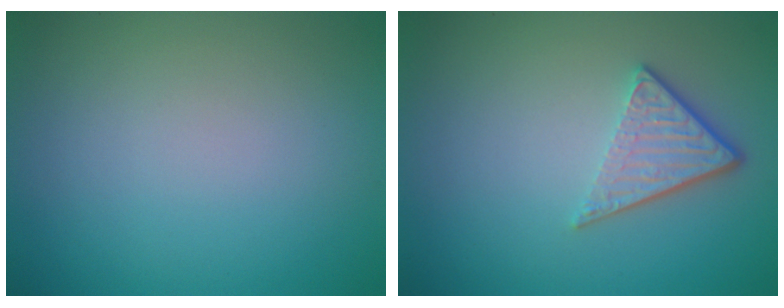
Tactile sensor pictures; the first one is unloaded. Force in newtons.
{"total": 3.8, "press": 2.6, "slide": 2.7}